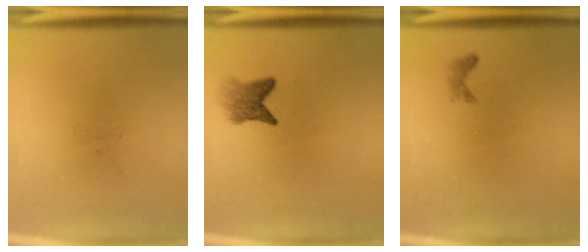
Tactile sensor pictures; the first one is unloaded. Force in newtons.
{"total": 3.1}
{"total": 0.6}